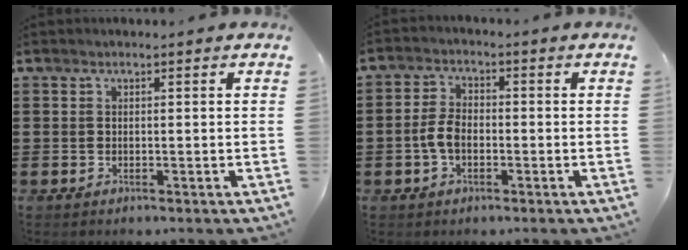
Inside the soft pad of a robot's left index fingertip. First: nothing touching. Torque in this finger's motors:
{"motor_torque": [1.17, 0.70, 0.22, 0.09]}